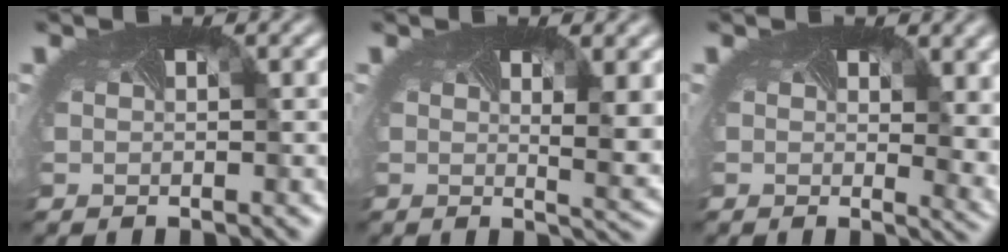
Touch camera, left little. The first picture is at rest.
{"total": 4.2, "force": [0.8, 1.3, 3.9], "torque": [-0.065, -0.018, 0.011]}
{"total": 5.1, "force": [1.6, 2.6, 4.1], "torque": [-0.063, -0.020, 0.025]}